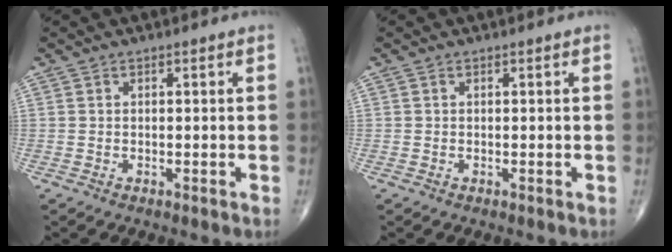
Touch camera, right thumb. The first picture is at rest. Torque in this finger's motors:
{"motor_torque": [0.17, 0.08, 0.19, 0.29, -0.01]}